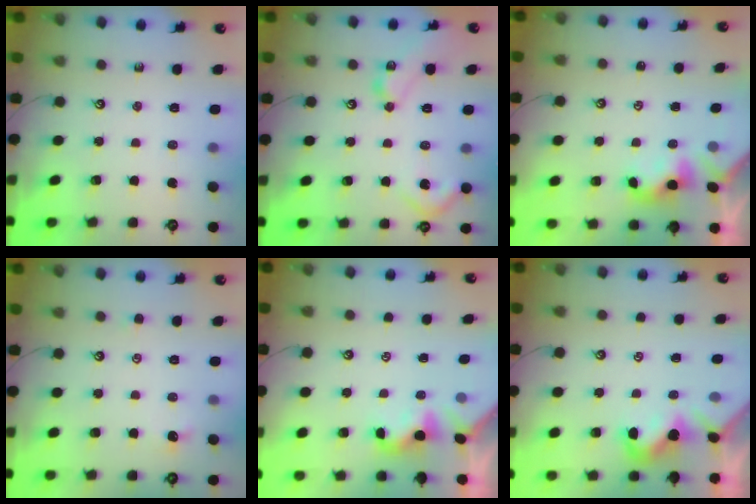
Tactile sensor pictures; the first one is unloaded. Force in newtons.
{"total": 15.7, "press": 15.7, "slide": 0.5}
{"total": 2.4, "press": 2.4, "slide": 0.2}
{"total": 1.4, "press": 1.4, "slide": 0.3}
{"total": 2.0, "press": 1.9, "slide": 0.5}
{"total": 0.0}